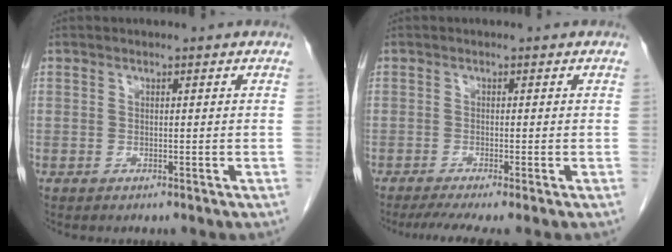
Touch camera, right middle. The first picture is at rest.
{"total": 4.7, "force": [-3.4, 0.0, 3.2], "torque": [-0.051, -0.013, -0.058]}